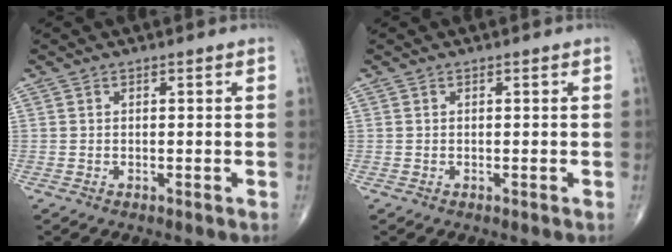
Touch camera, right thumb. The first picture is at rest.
{"total": 0.0}